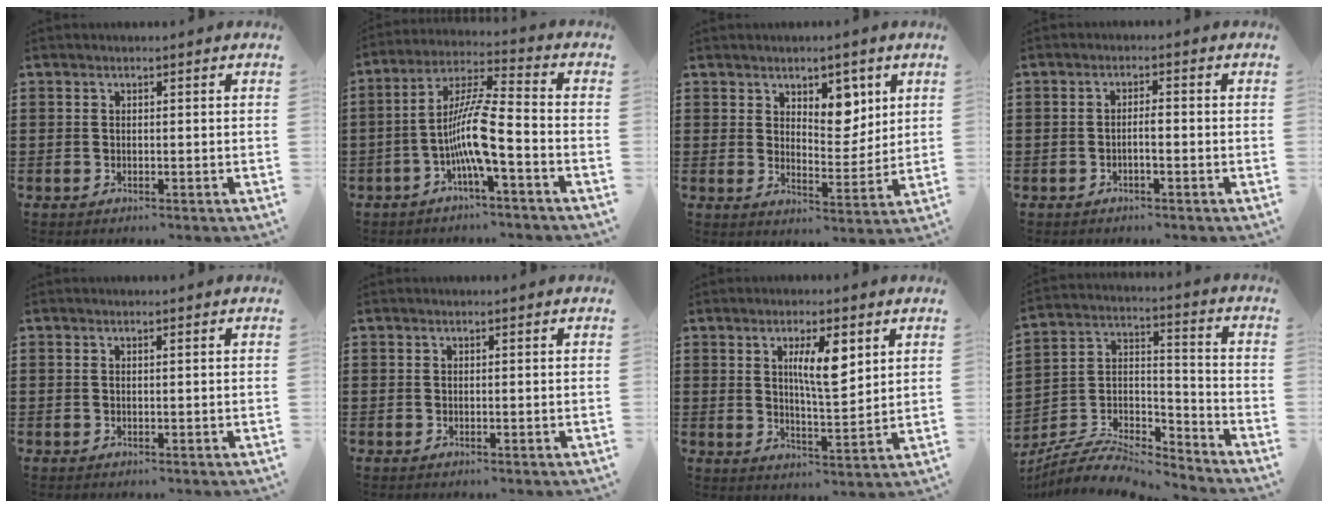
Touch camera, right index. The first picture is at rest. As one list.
[{"total": 9.7, "force": [-3.5, 1.4, 8.9], "torque": [-0.194, -0.010, -0.074]}, {"total": 6.0, "force": [3.7, 3.5, 3.0], "torque": [-0.044, -0.011, 0.061]}, {"total": 1.8, "force": [-0.7, 0.2, 1.6], "torque": [-0.031, 0.001, -0.013]}, {"total": 0.0}, {"total": 0.0}, {"total": 7.3, "force": [2.9, 2.0, 6.4], "torque": [-0.116, 0.001, 0.045]}, {"total": 7.7, "force": [-7.0, 1.9, 2.5], "torque": [-0.048, 0.008, -0.137]}]